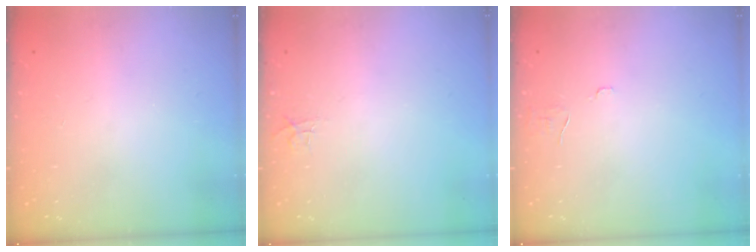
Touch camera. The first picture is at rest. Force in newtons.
{"total": 4.7, "press": 4.6, "slide": 0.4}
{"total": 3.5, "press": 3.5, "slide": 0.3}